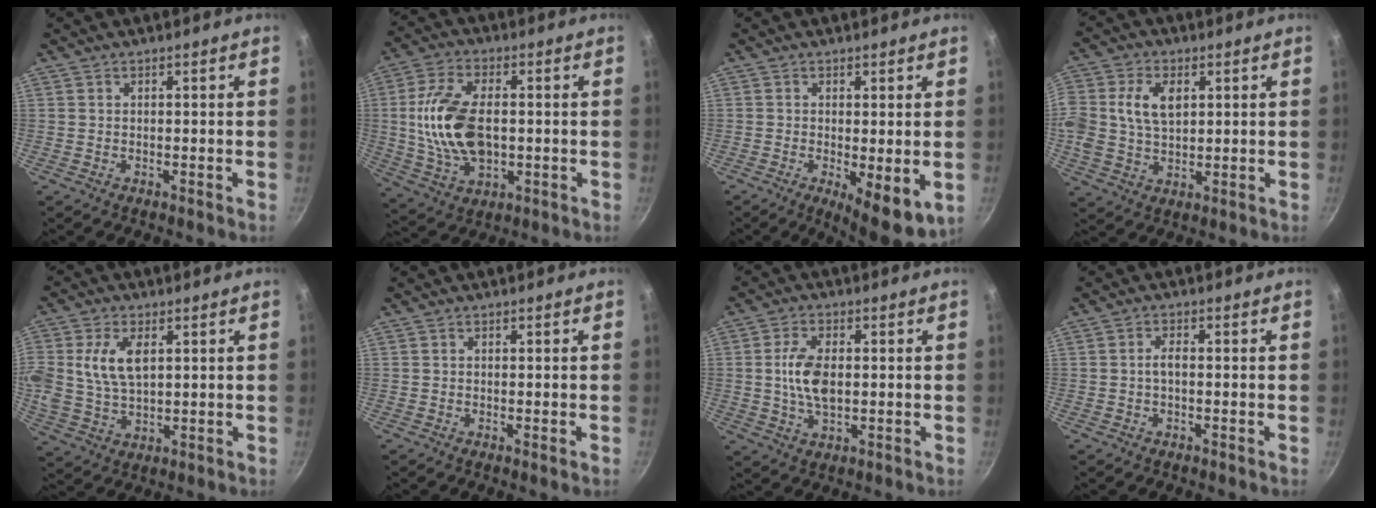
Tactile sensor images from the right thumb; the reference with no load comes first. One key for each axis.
{"total": 15.6, "fx": 0.3, "fy": 8.8, "fz": 12.9, "tx": -0.251, "ty": 0.001, "tz": 0.013}
{"total": 8.9, "fx": -2.4, "fy": 3.0, "fz": 8.1, "tx": -0.115, "ty": -0.023, "tz": -0.029}
{"total": 11.7, "fx": 2.7, "fy": 7.7, "fz": 8.4, "tx": -0.176, "ty": 0.002, "tz": 0.054}
{"total": 9.9, "fx": 2.4, "fy": 5.7, "fz": 7.7, "tx": -0.155, "ty": 0.000, "tz": 0.052}
{"total": 0.8, "fx": -0.2, "fy": 0.0, "fz": 0.8, "tx": -0.012, "ty": -0.002, "tz": -0.002}
{"total": 7.7, "fx": 0.4, "fy": 4.1, "fz": 6.5, "tx": -0.129, "ty": -0.001, "tz": 0.008}
{"total": 1.9, "fx": -0.3, "fy": 0.9, "fz": 1.6, "tx": -0.026, "ty": 0.007, "tz": -0.008}